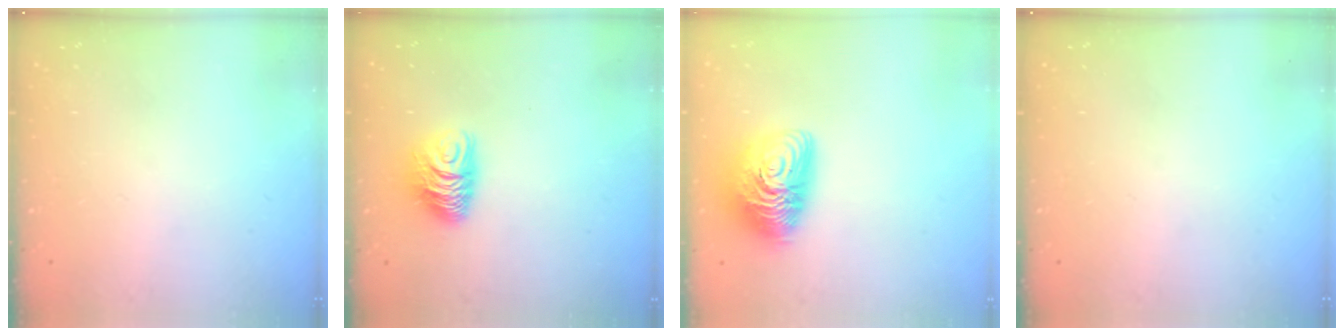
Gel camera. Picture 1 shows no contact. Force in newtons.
{"total": 8.7, "press": 8.7, "slide": 0.7}
{"total": 14.0, "press": 13.9, "slide": 1.1}
{"total": 0.0}